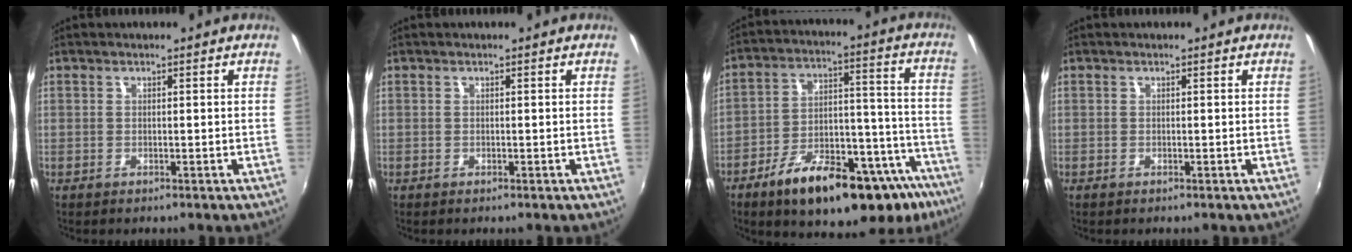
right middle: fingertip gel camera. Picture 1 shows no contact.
{"total": 0.0}
{"total": 26.4, "force": [-18.1, 10.3, 16.2], "torque": [-0.223, 0.015, -0.247]}
{"total": 0.0}